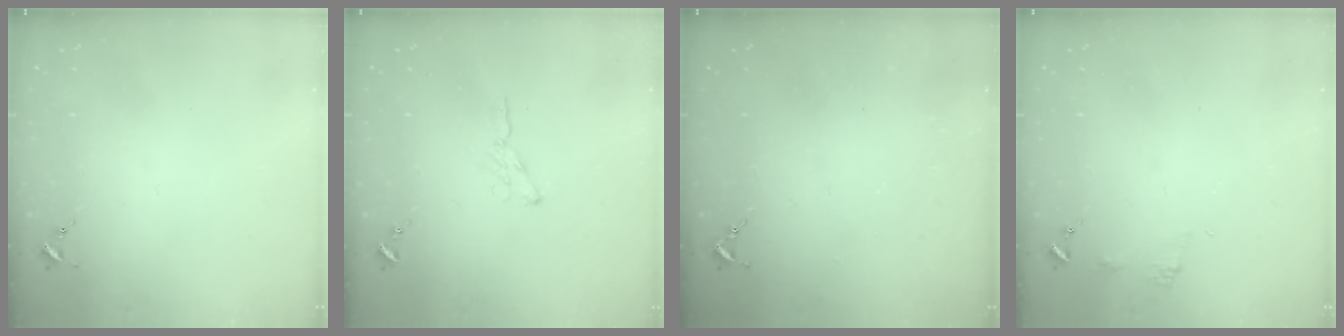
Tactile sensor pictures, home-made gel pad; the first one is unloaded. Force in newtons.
{"total": 4.3, "press": 4.2, "slide": 0.4}
{"total": 2.6, "press": 2.5, "slide": 0.3}
{"total": 5.1, "press": 5.0, "slide": 0.7}